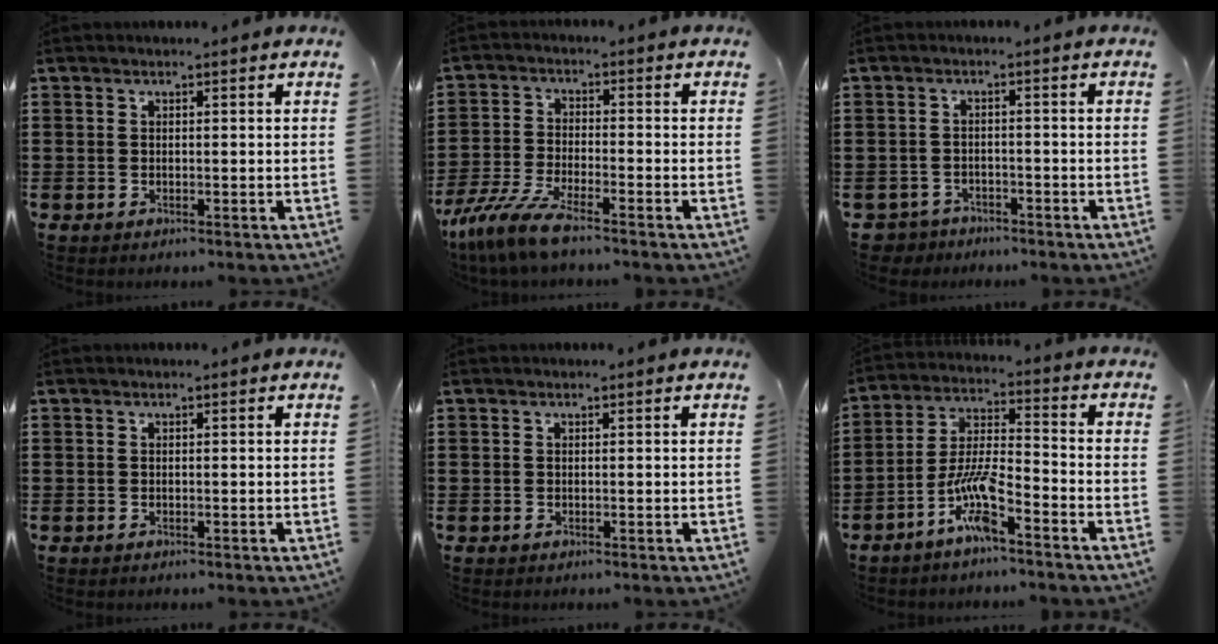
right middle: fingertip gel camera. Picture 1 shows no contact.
{"total": 7.1, "force": [-5.9, 0.7, 3.9], "torque": [-0.100, -0.013, -0.120]}
{"total": 2.8, "force": [-2.6, 1.0, -0.2], "torque": [-0.005, 0.000, -0.060]}
{"total": 0.0}
{"total": 0.0}
{"total": 8.0, "force": [-5.3, 1.3, 5.8], "torque": [-0.138, -0.009, -0.107]}